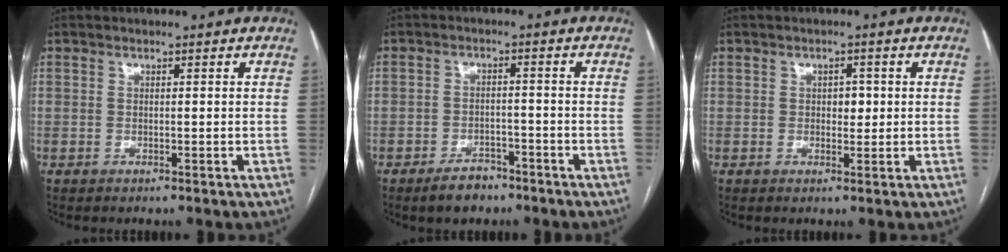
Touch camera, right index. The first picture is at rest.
{"total": 4.6, "force": [-3.5, 2.4, 1.8], "torque": [-0.033, 0.003, -0.051]}
{"total": 2.1, "force": [0.2, 1.4, 1.6], "torque": [-0.020, 0.002, 0.003]}